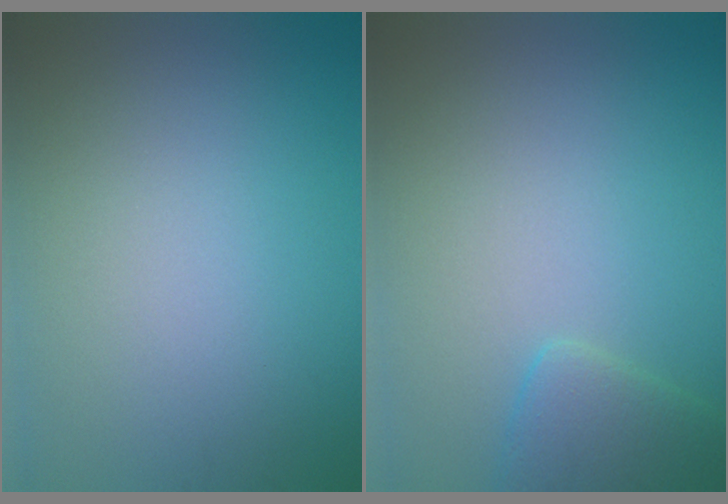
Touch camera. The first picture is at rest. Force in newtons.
{"total": 2.8, "press": 2.7, "slide": 0.3}